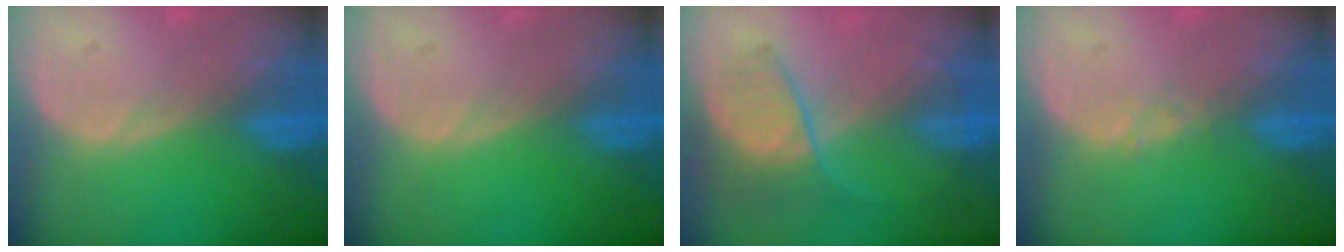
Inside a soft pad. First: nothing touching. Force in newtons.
{"total": 0.0}
{"total": 6.6, "press": 6.0, "slide": 2.8}
{"total": 0.8, "press": 0.7, "slide": 0.1}